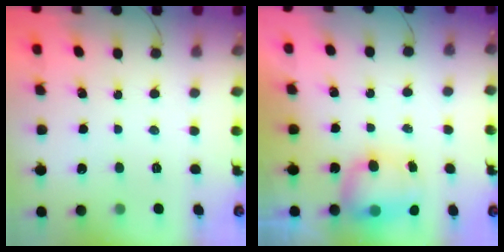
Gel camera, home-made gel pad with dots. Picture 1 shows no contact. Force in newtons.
{"total": 8.6, "press": 7.5, "slide": 4.2}